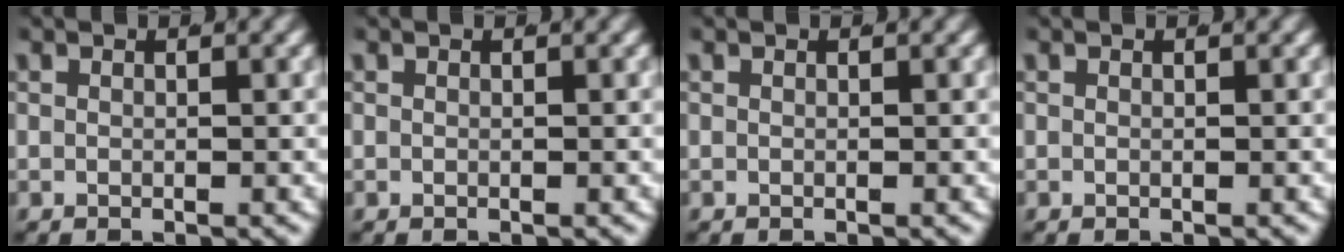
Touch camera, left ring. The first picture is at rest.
{"total": 0.0}
{"total": 0.0}
{"total": 0.0}